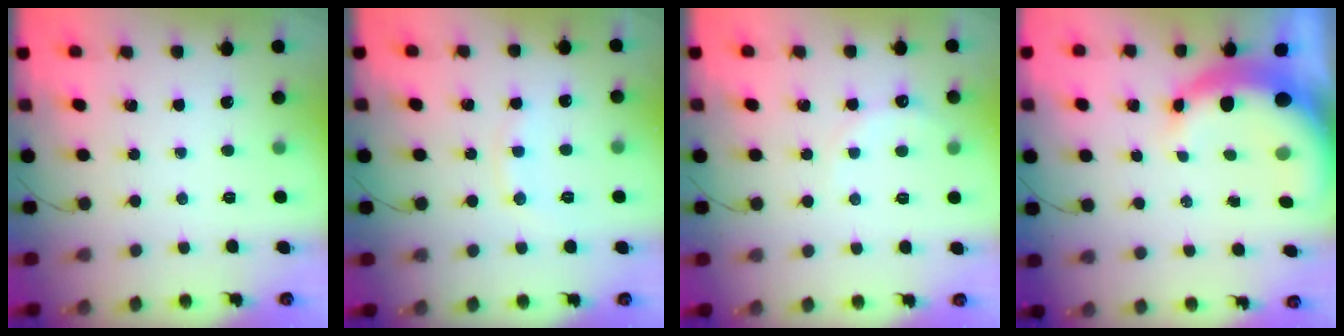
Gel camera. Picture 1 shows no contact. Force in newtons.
{"total": 6.9, "press": 6.8, "slide": 0.9}
{"total": 4.6, "press": 4.4, "slide": 1.5}
{"total": 10.3, "press": 10.1, "slide": 2.1}